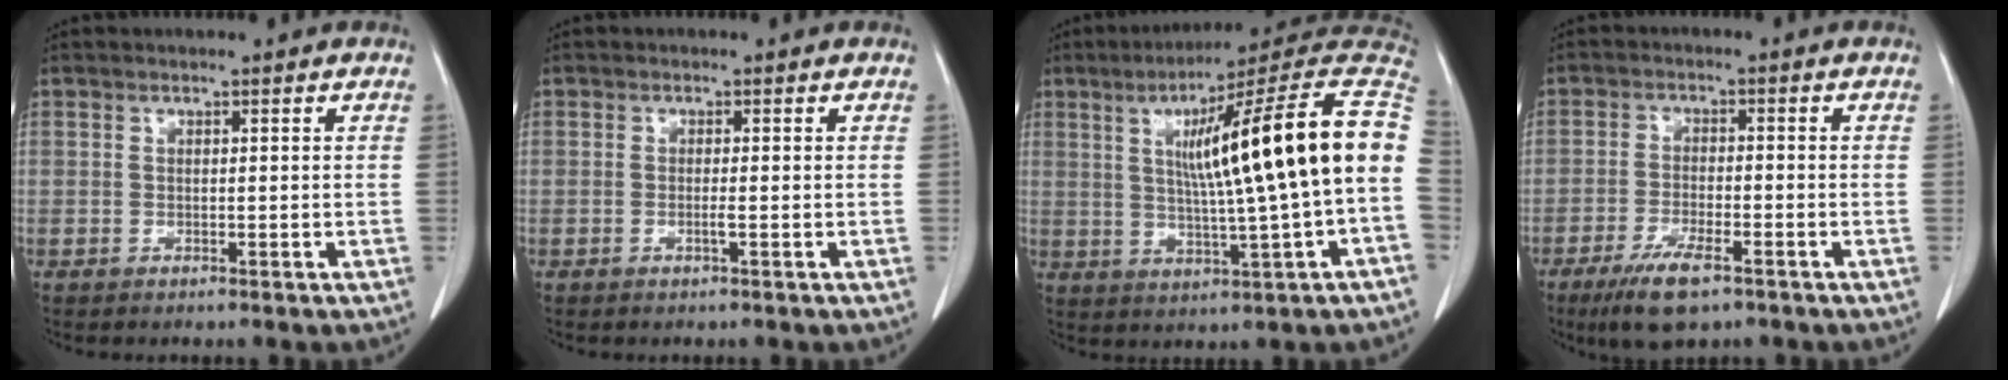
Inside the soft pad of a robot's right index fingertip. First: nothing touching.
{"total": 1.1, "force": [-0.4, -0.2, 1.0], "torque": [-0.020, -0.001, -0.009]}
{"total": 22.2, "force": [2.2, 0.3, 22.1], "torque": [-0.276, 0.040, 0.026]}
{"total": 7.6, "force": [-4.8, 1.7, 5.6], "torque": [-0.107, -0.015, -0.081]}